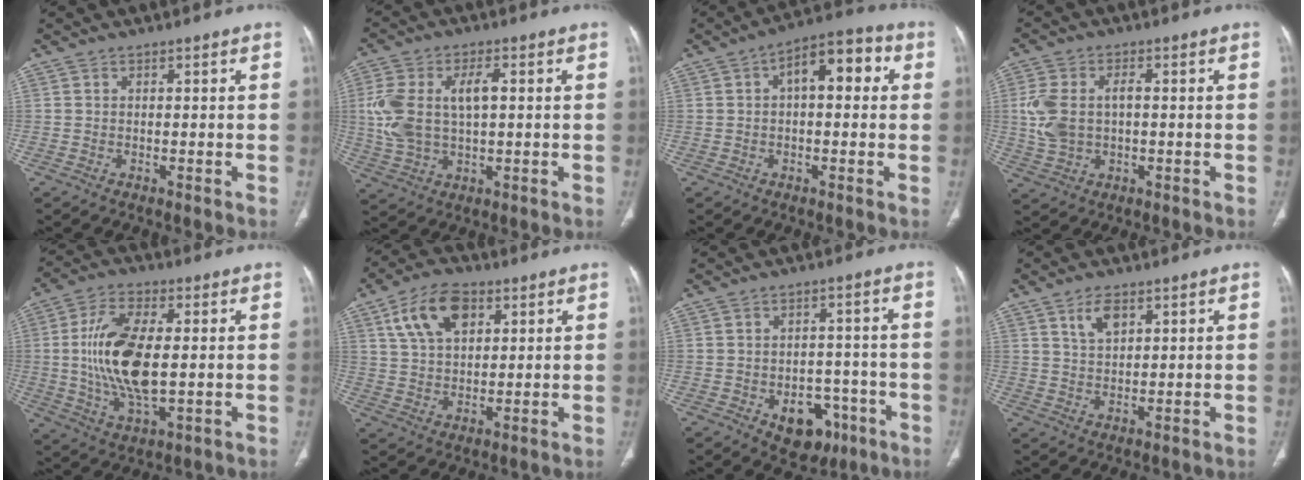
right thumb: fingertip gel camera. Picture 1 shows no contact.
{"total": 12.3, "force": [1.4, 6.7, 10.2], "torque": [-0.221, 0.011, 0.035]}
{"total": 9.7, "force": [2.0, 4.8, 8.2], "torque": [-0.098, 0.031, 0.019]}
{"total": 8.7, "force": [0.3, 5.5, 6.8], "torque": [-0.152, 0.014, 0.012]}
{"total": 15.8, "force": [0.6, 7.2, 14.0], "torque": [-0.279, -0.006, 0.014]}
{"total": 11.4, "force": [4.9, 6.8, 7.8], "torque": [-0.128, -0.005, 0.090]}
{"total": 9.4, "force": [-4.1, 6.5, 5.4], "torque": [-0.037, 0.029, -0.044]}
{"total": 4.7, "force": [2.6, 2.4, 3.1], "torque": [-0.051, -0.013, 0.053]}